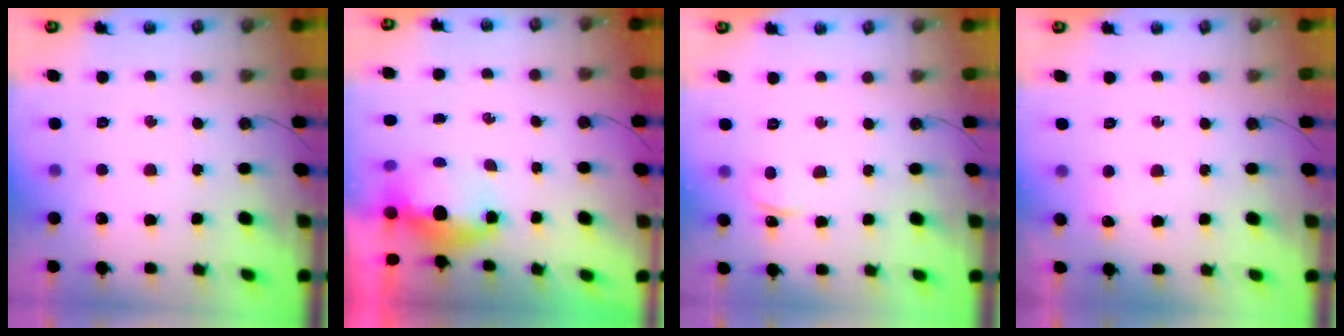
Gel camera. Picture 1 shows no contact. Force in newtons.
{"total": 5.6, "press": 5.6, "slide": 0.7}
{"total": 1.9, "press": 1.9, "slide": 0.2}
{"total": 4.3, "press": 3.9, "slide": 1.8}